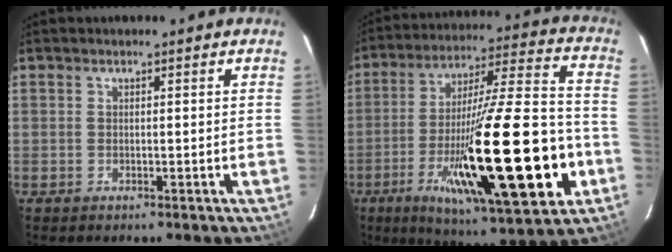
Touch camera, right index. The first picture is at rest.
{"total": 28.8, "force": [-8.3, 3.8, 27.3], "torque": [-0.440, -0.027, -0.126]}